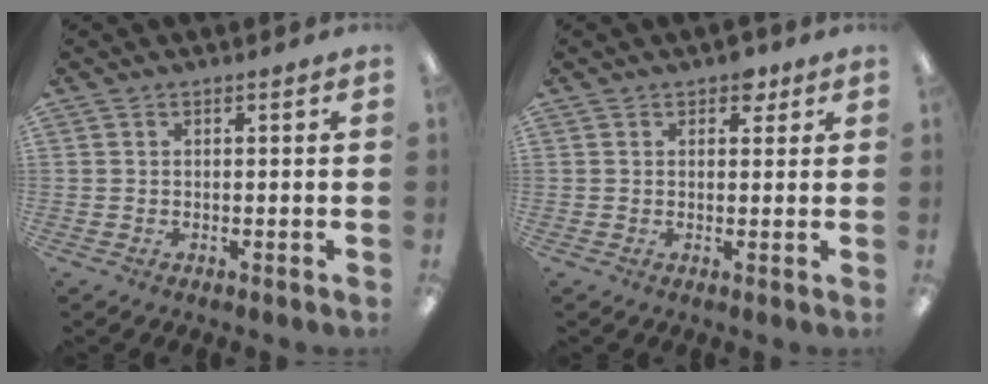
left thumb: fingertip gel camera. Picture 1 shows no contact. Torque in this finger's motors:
{"motor_torque": [0.27, 0.11, 0.09, -0.18, 0.00]}